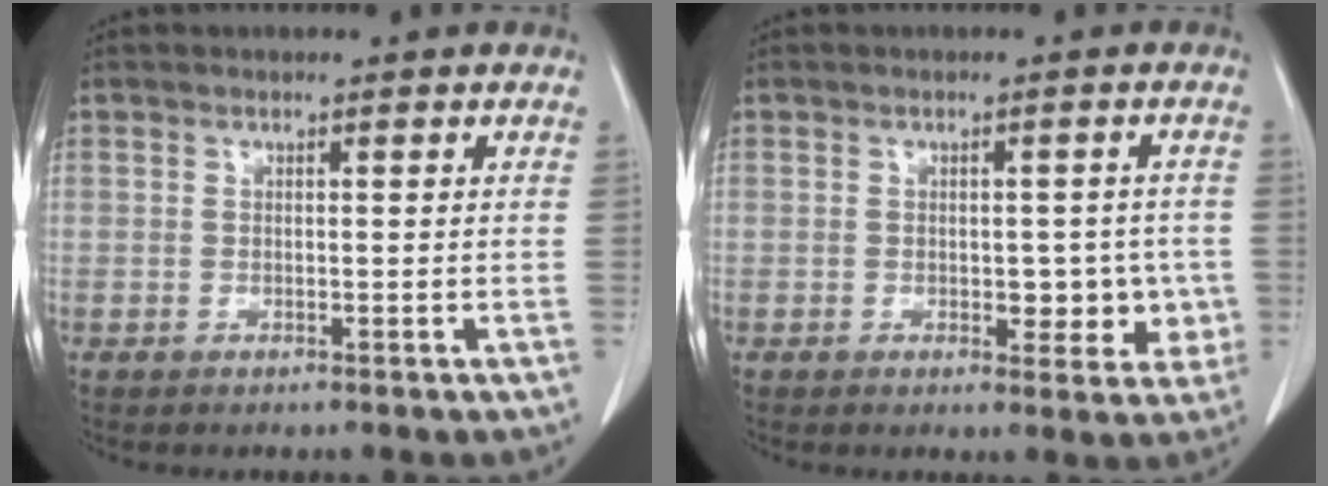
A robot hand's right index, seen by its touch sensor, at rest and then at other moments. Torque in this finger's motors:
{"motor_torque": [0.23, 0.18, 0.17, 0.06]}